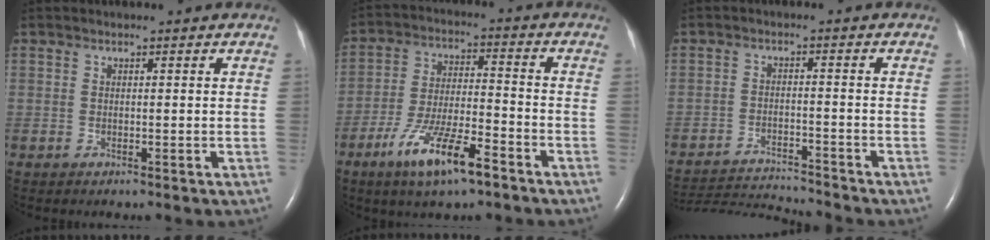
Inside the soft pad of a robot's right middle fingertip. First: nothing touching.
{"total": 11.2, "force": [-6.9, 2.2, 8.6], "torque": [-0.164, -0.010, -0.122]}
{"total": 10.5, "force": [-10.4, -0.9, 1.4], "torque": [-0.027, -0.007, -0.173]}